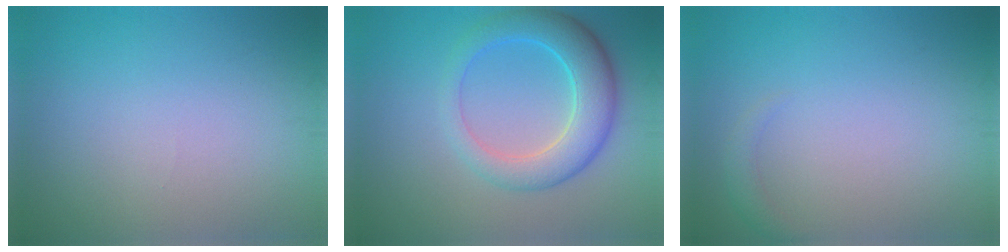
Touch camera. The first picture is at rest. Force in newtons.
{"total": 5.8, "press": 5.8, "slide": 0.5}
{"total": 0.9, "press": 0.9, "slide": 0.1}